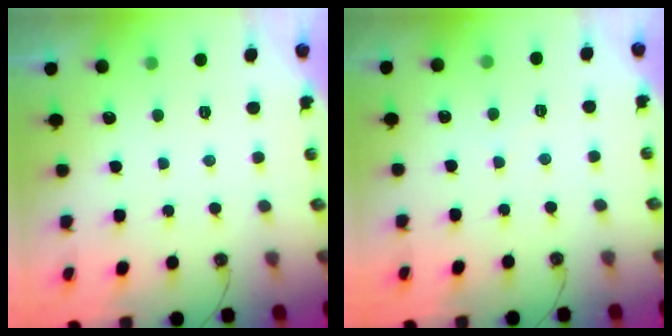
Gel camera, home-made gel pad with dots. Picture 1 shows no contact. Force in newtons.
{"total": 1.9, "press": 1.9, "slide": 0.3}